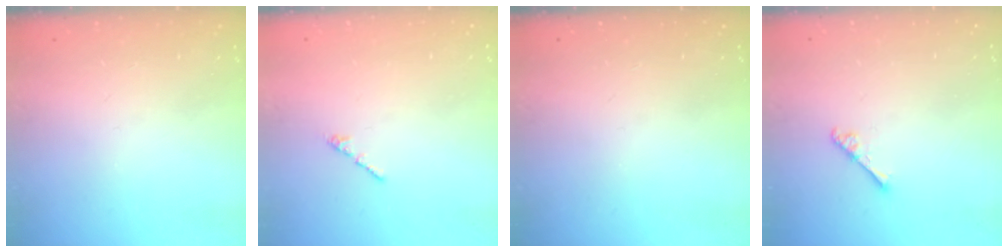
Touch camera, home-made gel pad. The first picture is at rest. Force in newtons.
{"total": 0.7, "press": 0.6, "slide": 0.4}
{"total": 0.0}
{"total": 4.0, "press": 4.0, "slide": 0.5}